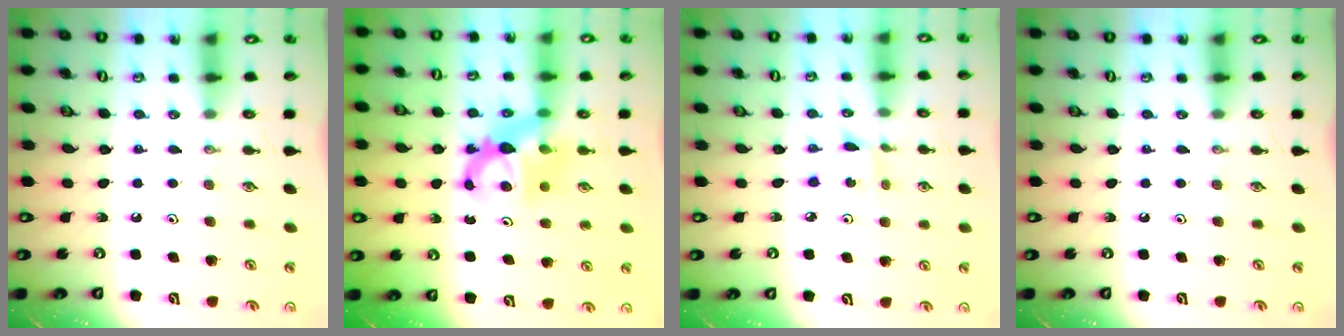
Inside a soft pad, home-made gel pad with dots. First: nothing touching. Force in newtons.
{"total": 7.2, "press": 7.2, "slide": 0.3}
{"total": 2.8, "press": 2.7, "slide": 0.3}
{"total": 0.0}